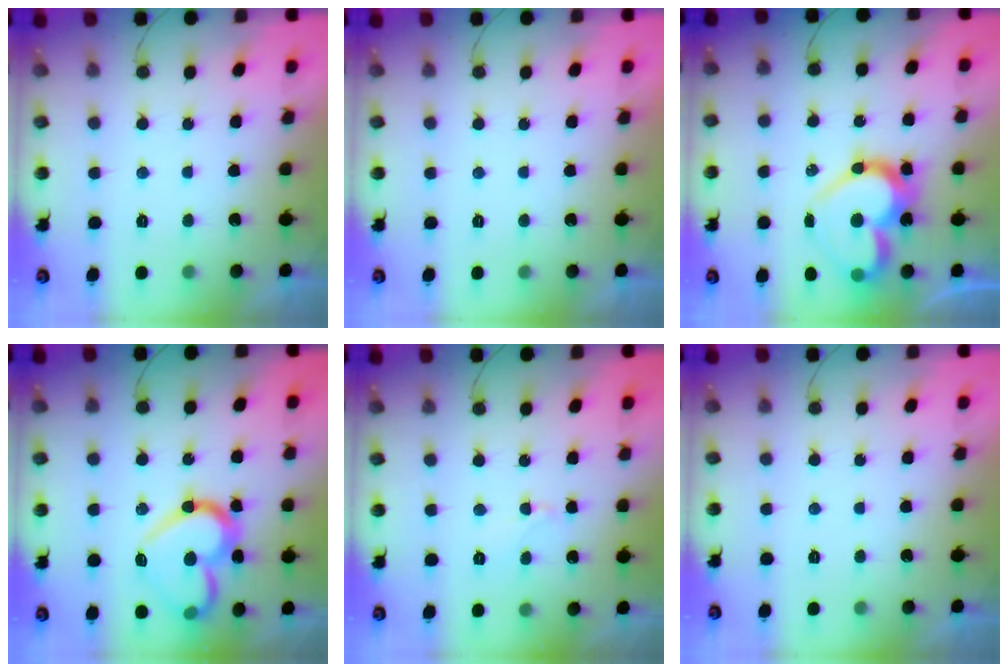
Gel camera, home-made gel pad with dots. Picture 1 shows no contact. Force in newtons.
{"total": 1.9, "press": 1.9, "slide": 0.1}
{"total": 18.0, "press": 17.9, "slide": 1.8}
{"total": 18.6, "press": 18.6, "slide": 1.5}
{"total": 4.1, "press": 4.1, "slide": 0.4}
{"total": 0.0}